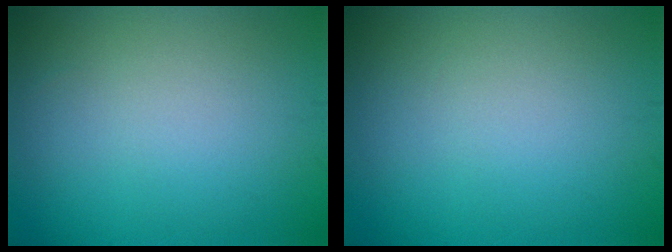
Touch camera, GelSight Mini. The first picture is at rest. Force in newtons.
{"total": 0.0}